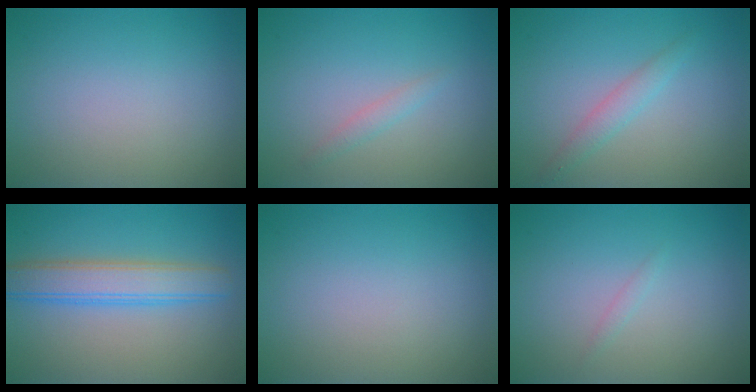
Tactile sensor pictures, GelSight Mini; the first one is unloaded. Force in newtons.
{"total": 0.9, "press": 0.8, "slide": 0.0}
{"total": 1.6, "press": 1.6, "slide": 0.1}
{"total": 4.6, "press": 4.6, "slide": 0.1}
{"total": 0.0}
{"total": 0.5, "press": 0.5, "slide": 0.0}